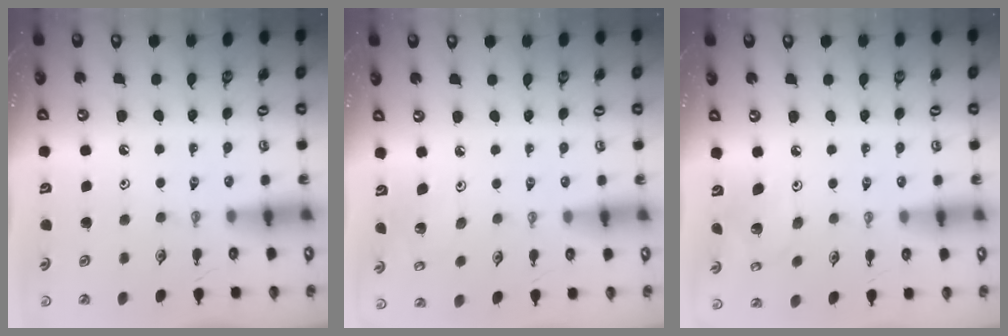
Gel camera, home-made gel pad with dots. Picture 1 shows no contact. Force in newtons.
{"total": 4.8, "press": 4.6, "slide": 1.4}
{"total": 5.5, "press": 5.5, "slide": 0.3}